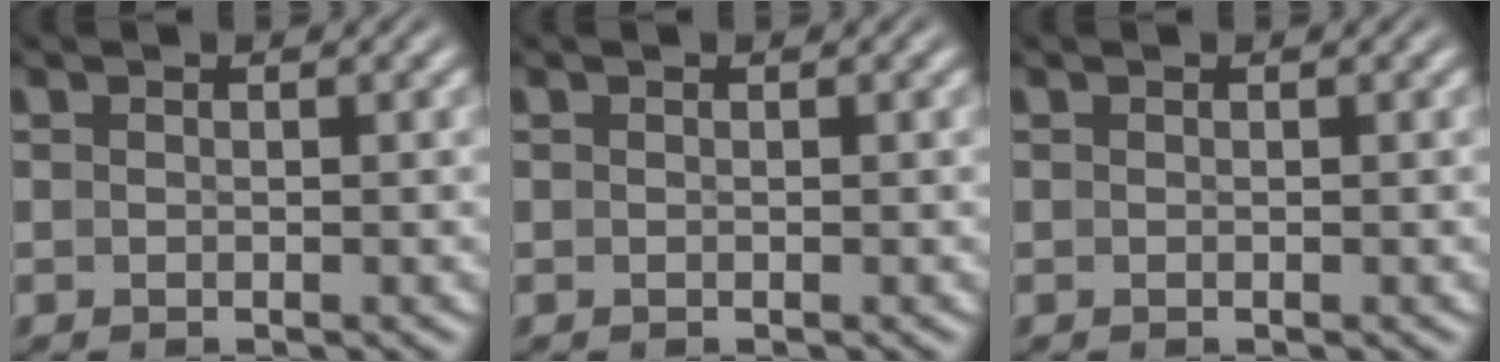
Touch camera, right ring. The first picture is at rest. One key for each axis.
{"total": 0.0}
{"total": 0.0}